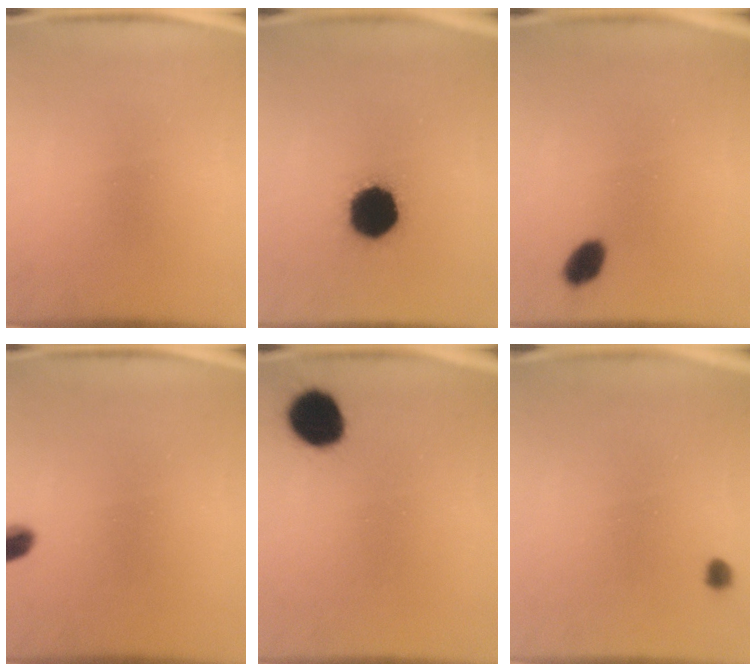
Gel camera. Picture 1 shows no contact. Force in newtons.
{"total": 15.0}
{"total": 3.7}
{"total": 2.9}
{"total": 9.2}
{"total": 1.3}